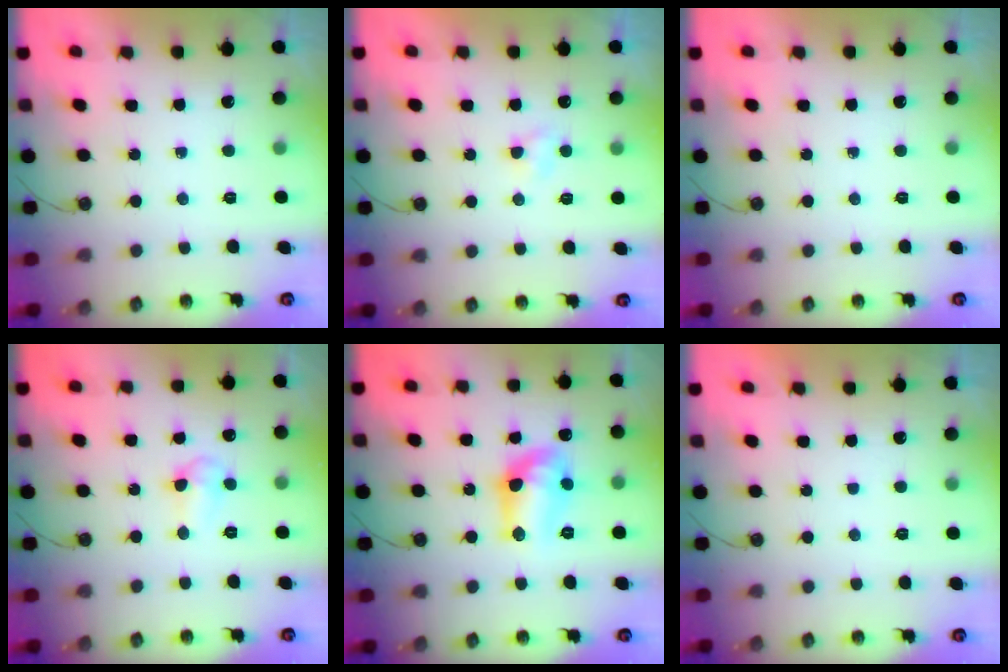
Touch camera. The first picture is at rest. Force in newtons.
{"total": 2.9, "press": 2.8, "slide": 0.5}
{"total": 0.0}
{"total": 4.7, "press": 4.6, "slide": 0.9}
{"total": 12.9, "press": 12.7, "slide": 2.4}
{"total": 0.0}